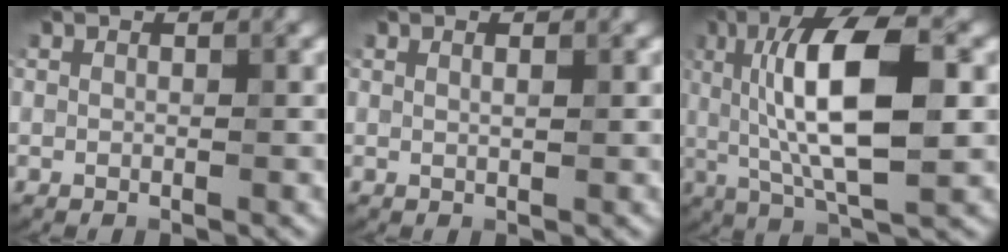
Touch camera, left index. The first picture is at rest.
{"total": 0.6, "force": [0.4, 0.2, 0.5], "torque": [-0.004, -0.004, 0.006]}
{"total": 10.5, "force": [1.1, 3.3, 9.9], "torque": [-0.164, 0.011, 0.017]}